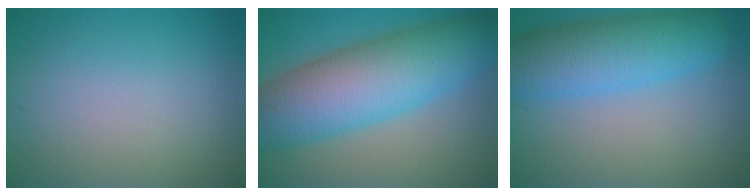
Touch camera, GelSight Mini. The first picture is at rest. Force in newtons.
{"total": 11.1, "press": 11.1, "slide": 0.0}
{"total": 7.8, "press": 7.8, "slide": 0.5}